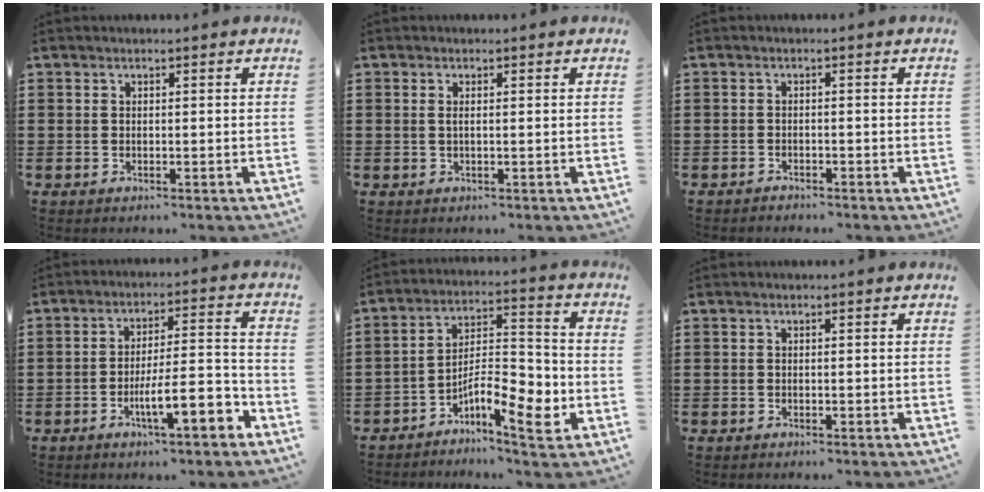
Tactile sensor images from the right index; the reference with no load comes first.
{"total": 0.9, "force": [0.2, 0.2, 0.9], "torque": [-0.019, 0.002, 0.002]}
{"total": 1.2, "force": [-1.1, 0.2, 0.0], "torque": [-0.003, 0.003, -0.025]}
{"total": 9.2, "force": [-4.3, 2.2, 7.8], "torque": [-0.123, 0.002, -0.074]}
{"total": 9.3, "force": [-4.7, 3.0, 7.5], "torque": [-0.136, 0.009, -0.083]}
{"total": 0.0}